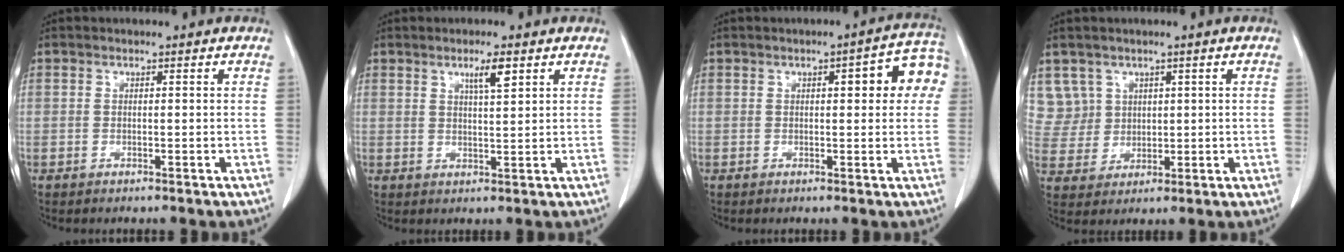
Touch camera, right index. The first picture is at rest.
{"total": 3.4, "force": [1.9, 0.2, 2.8], "torque": [-0.050, -0.002, 0.033]}
{"total": 7.8, "force": [2.0, 2.2, 7.2], "torque": [-0.083, 0.024, 0.017]}
{"total": 6.2, "force": [3.2, 5.4, -0.3], "torque": [0.010, 0.012, 0.074]}